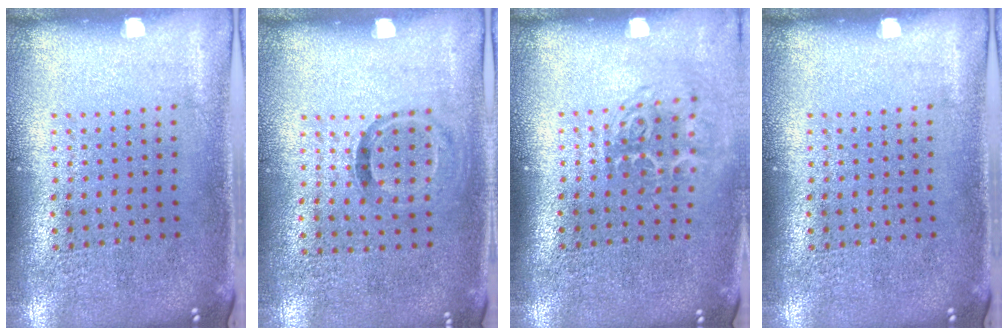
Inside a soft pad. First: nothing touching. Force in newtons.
{"total": 0.9, "press": 0.6, "slide": 0.7}
{"total": 1.7, "press": 1.1, "slide": 1.3}
{"total": 0.0}